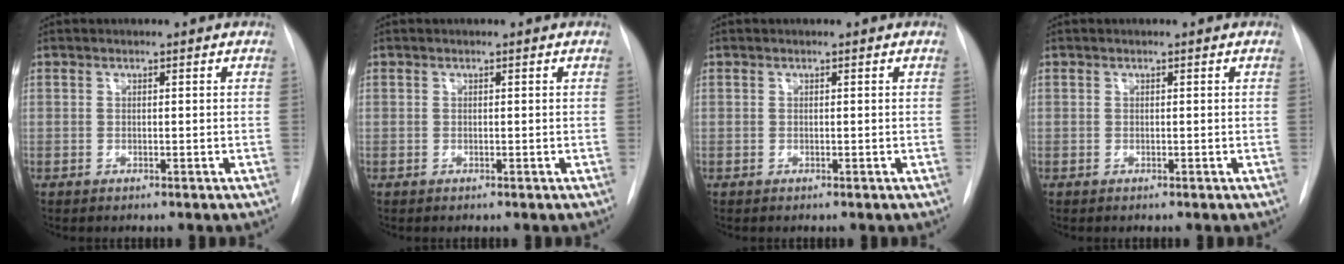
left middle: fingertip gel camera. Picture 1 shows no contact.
{"total": 0.0}
{"total": 0.0}
{"total": 0.0}